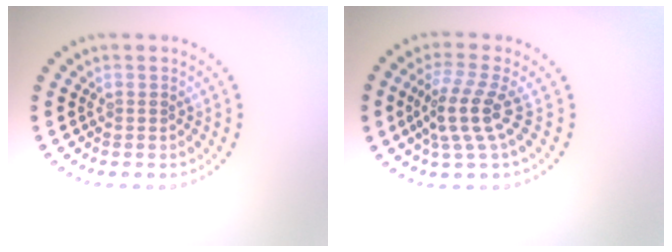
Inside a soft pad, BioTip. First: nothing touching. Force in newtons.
{"total": 3.5, "press": 2.8, "slide": 2.1}